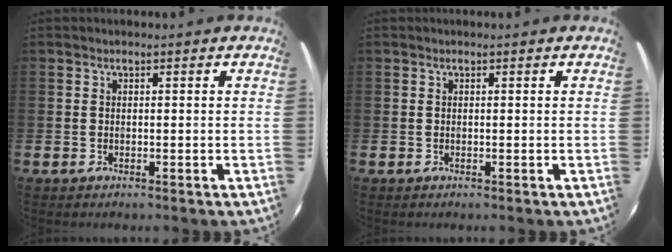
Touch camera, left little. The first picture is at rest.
{"total": 0.0}